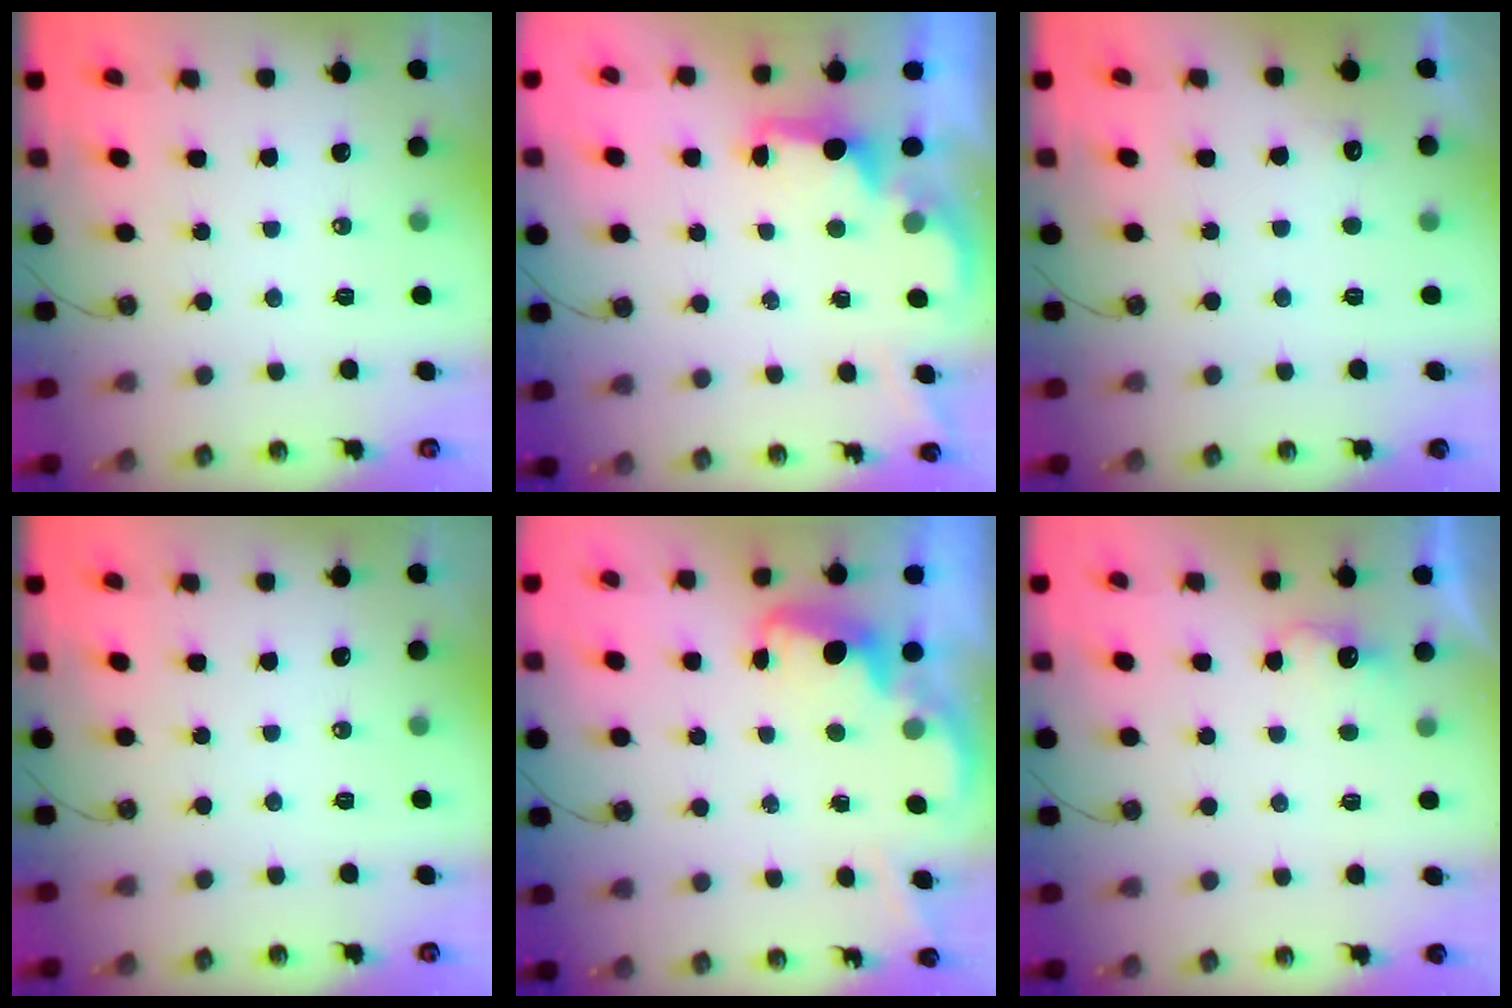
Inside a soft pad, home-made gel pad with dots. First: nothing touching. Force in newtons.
{"total": 1.9, "press": 1.7, "slide": 0.8}
{"total": 4.3, "press": 4.1, "slide": 1.1}
{"total": 0.0}
{"total": 2.6, "press": 2.4, "slide": 0.8}
{"total": 2.5, "press": 2.4, "slide": 0.7}